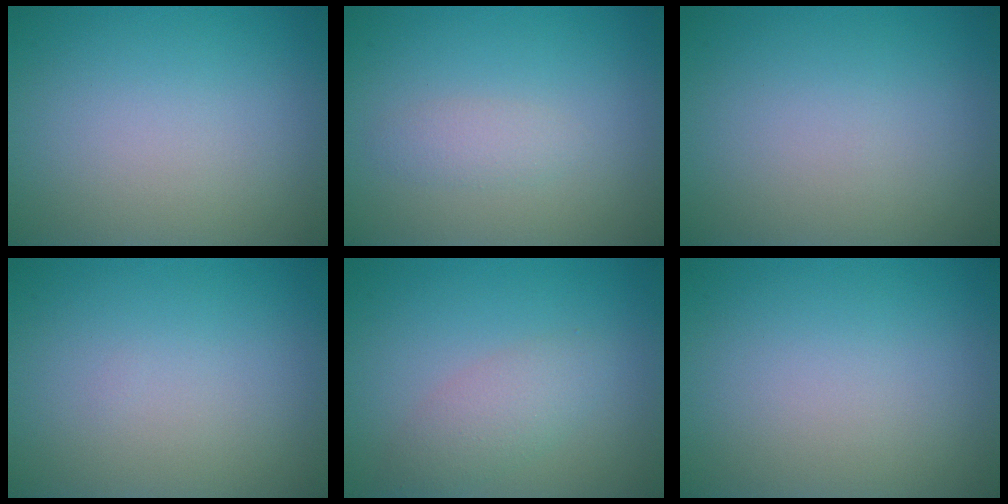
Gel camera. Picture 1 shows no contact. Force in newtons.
{"total": 1.3, "press": 1.3, "slide": 0.0}
{"total": 0.0}
{"total": 0.0}
{"total": 2.6, "press": 2.6, "slide": 0.1}
{"total": 0.0}